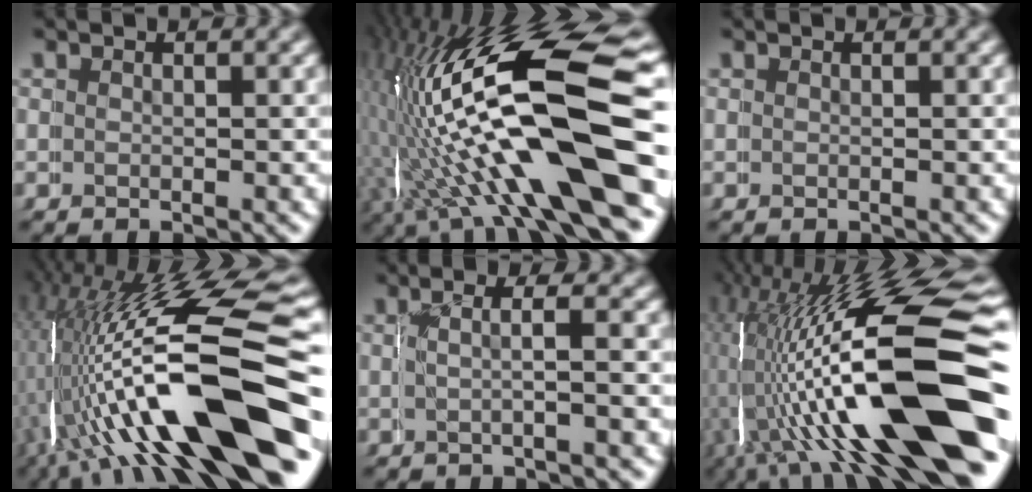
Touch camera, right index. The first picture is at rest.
{"total": 17.9, "force": [-0.2, 7.5, 16.2], "torque": [-0.288, -0.012, 0.004]}
{"total": 0.0}
{"total": 15.7, "force": [-4.9, 6.0, 13.6], "torque": [-0.224, -0.019, -0.068]}
{"total": 1.7, "force": [0.0, 0.3, 1.7], "torque": [-0.032, 0.001, -0.004]}
{"total": 17.5, "force": [-3.6, 7.2, 15.5], "torque": [-0.255, -0.020, -0.045]}